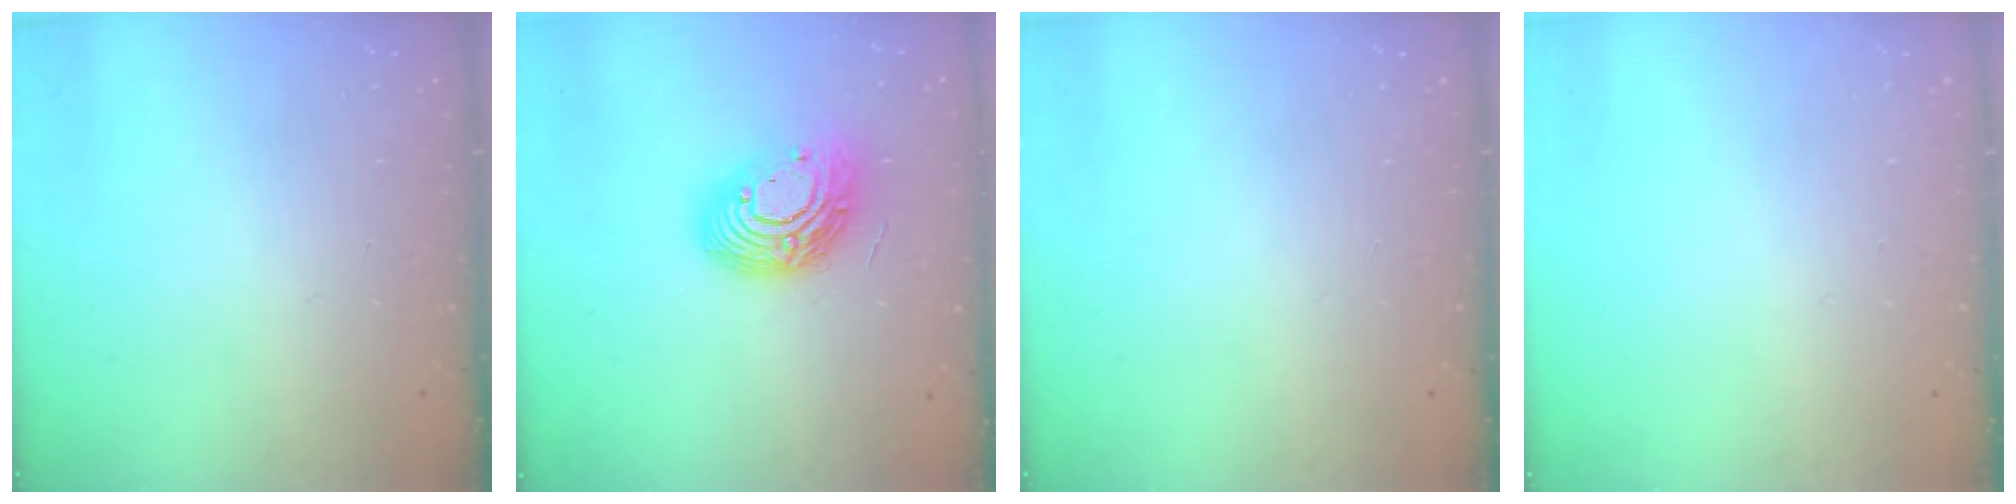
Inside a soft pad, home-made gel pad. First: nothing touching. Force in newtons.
{"total": 14.7, "press": 14.6, "slide": 1.0}
{"total": 0.0}
{"total": 0.0}